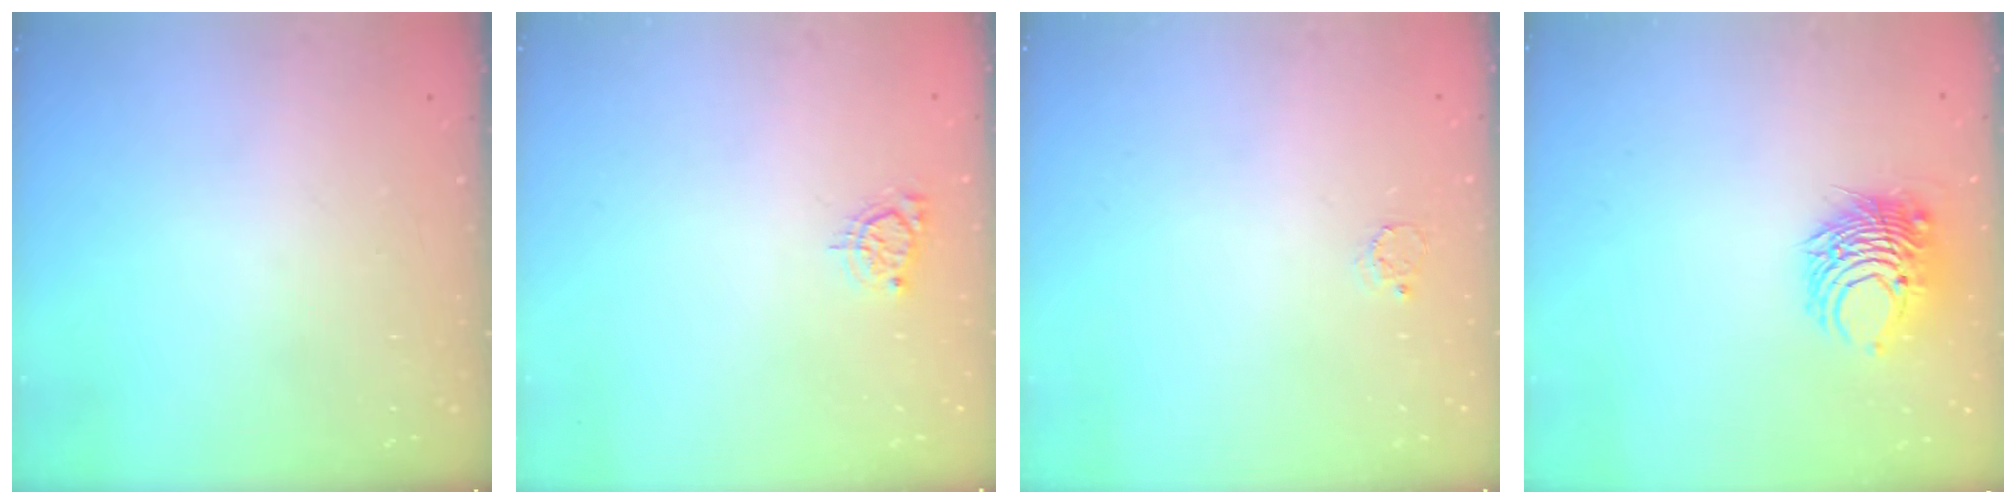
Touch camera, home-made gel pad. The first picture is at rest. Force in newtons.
{"total": 3.9, "press": 3.9, "slide": 0.5}
{"total": 2.3, "press": 2.3, "slide": 0.2}
{"total": 8.0, "press": 8.0, "slide": 0.5}